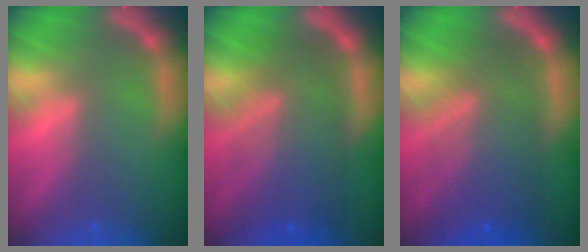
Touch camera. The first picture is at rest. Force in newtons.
{"total": 9.1}
{"total": 8.6}